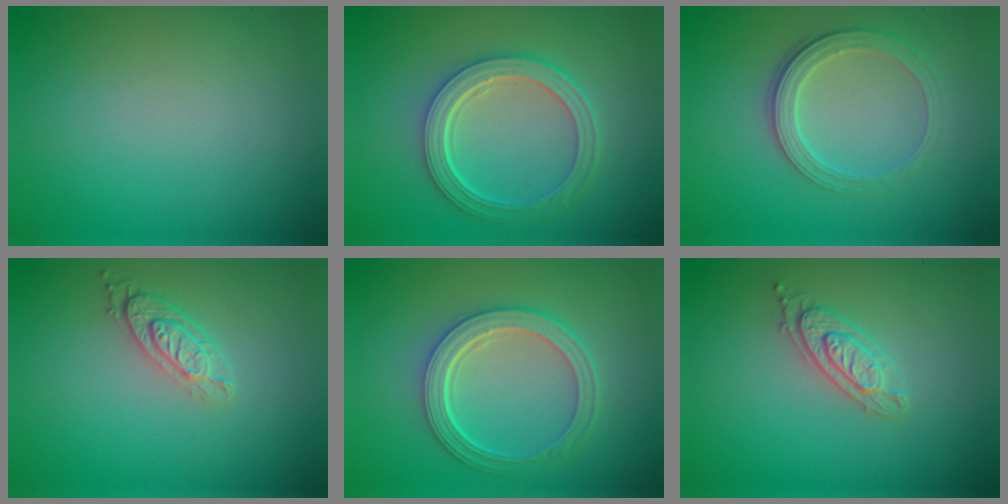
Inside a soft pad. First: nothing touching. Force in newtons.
{"total": 5.0, "press": 3.9, "slide": 3.1}
{"total": 2.8, "press": 2.7, "slide": 0.9}
{"total": 2.9, "press": 2.2, "slide": 1.9}
{"total": 5.0, "press": 3.9, "slide": 3.1}
{"total": 2.4, "press": 2.2, "slide": 0.8}